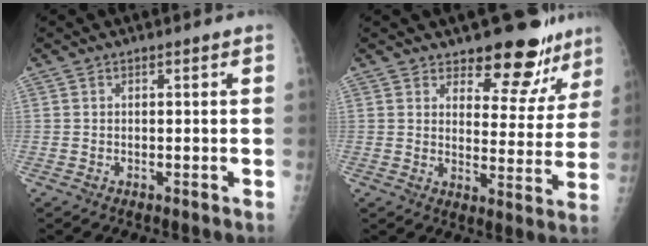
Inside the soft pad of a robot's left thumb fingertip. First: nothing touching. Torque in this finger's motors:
{"motor_torque": [0.10, 0.07, 0.63, -0.74, 0.00]}